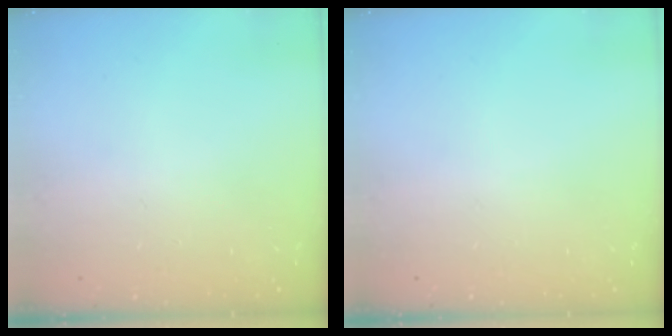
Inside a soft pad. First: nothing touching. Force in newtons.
{"total": 0.0}